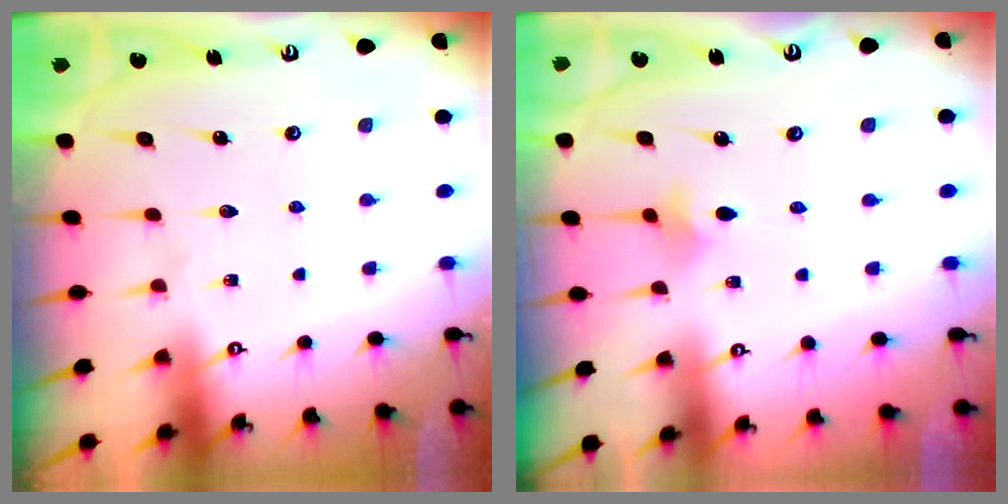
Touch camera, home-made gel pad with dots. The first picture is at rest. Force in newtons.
{"total": 4.5, "press": 4.4, "slide": 0.9}